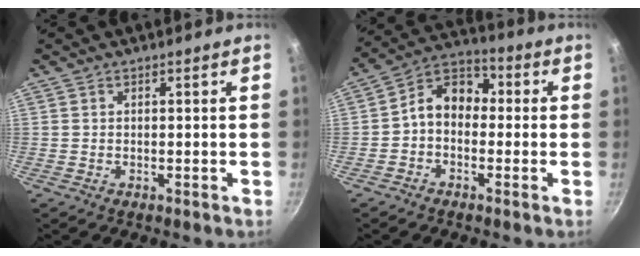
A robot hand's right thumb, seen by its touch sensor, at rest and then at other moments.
{"total": 8.5, "force": [-0.9, 6.4, 5.4], "torque": [-0.068, 0.037, -0.040]}